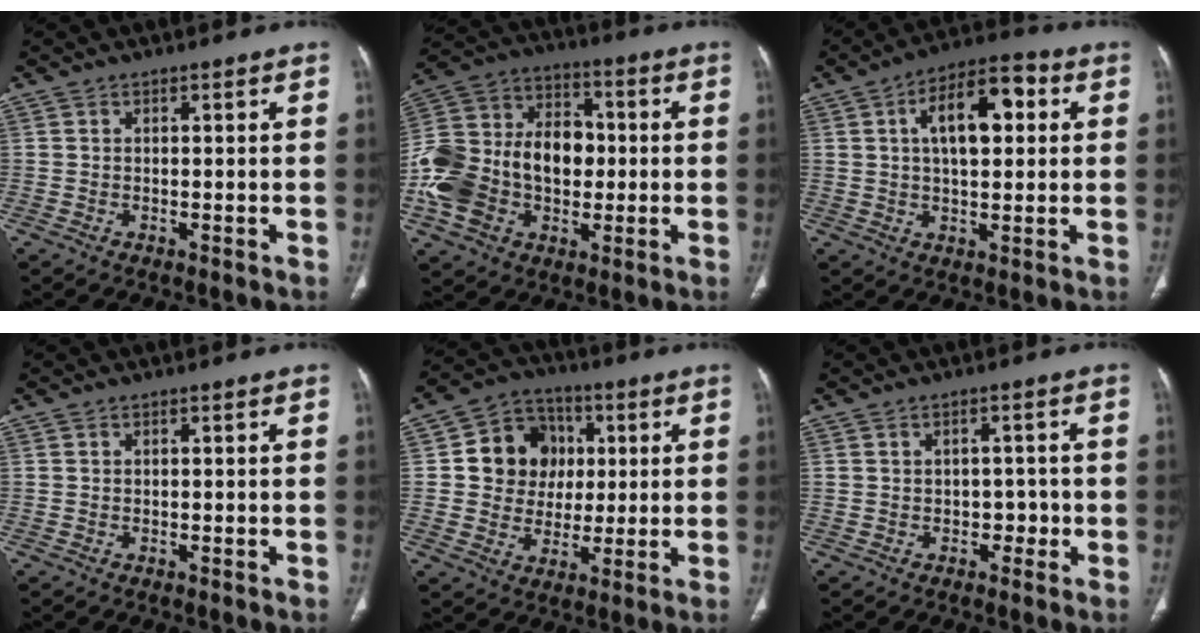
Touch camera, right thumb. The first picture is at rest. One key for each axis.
{"total": 23.1, "fx": -2.4, "fy": 16.4, "fz": 16.0, "tx": -0.302, "ty": 0.036, "tz": -0.036}
{"total": 12.7, "fx": 3.1, "fy": 6.2, "fz": 10.6, "tx": -0.154, "ty": 0.019, "tz": 0.043}
{"total": 0.0}
{"total": 12.4, "fx": 2.1, "fy": 11.1, "fz": 5.1, "tx": -0.035, "ty": 0.007, "tz": 0.035}
{"total": 2.5, "fx": -0.7, "fy": 2.0, "fz": 1.3, "tx": 0.004, "ty": 0.008, "tz": -0.014}